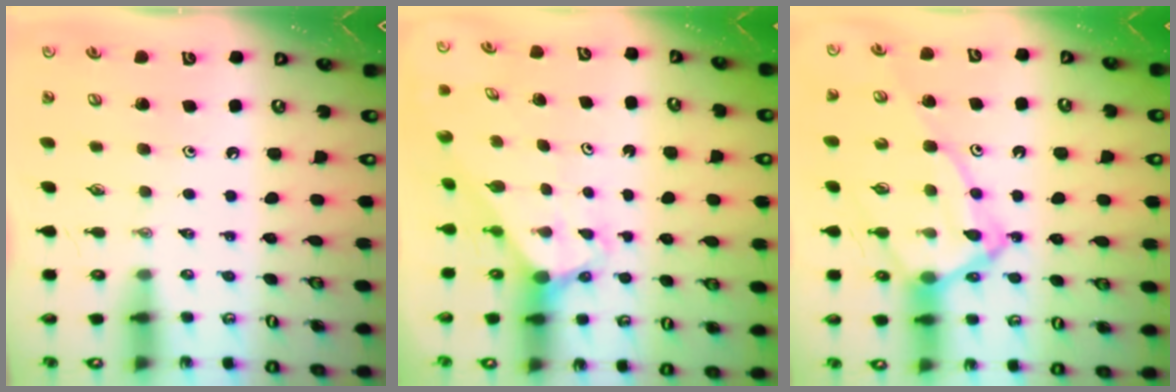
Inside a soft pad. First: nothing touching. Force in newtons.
{"total": 2.8, "press": 2.8, "slide": 0.2}
{"total": 15.3, "press": 15.2, "slide": 1.5}